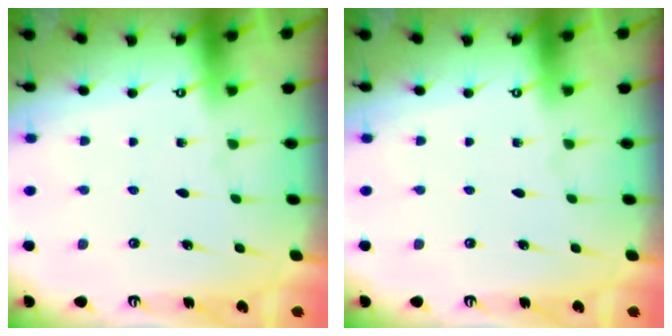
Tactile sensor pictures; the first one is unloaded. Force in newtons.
{"total": 0.0}